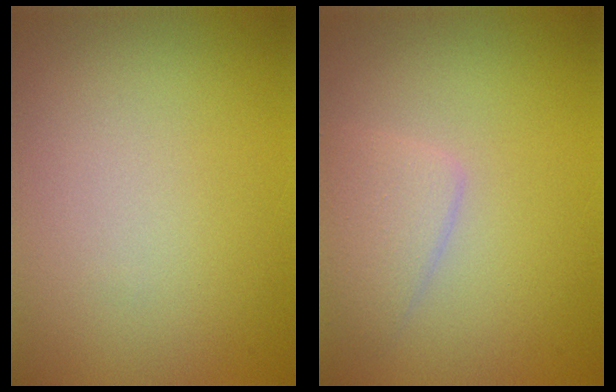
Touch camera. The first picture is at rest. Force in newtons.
{"total": 2.4, "press": 2.4, "slide": 0.1}